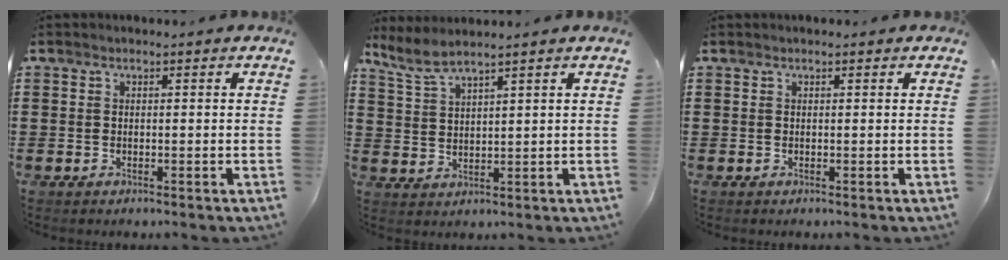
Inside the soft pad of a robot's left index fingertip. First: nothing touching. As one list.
[{"total": 3.9, "force": [3.4, 0.3, 1.9], "torque": [-0.048, -0.005, 0.062]}, {"total": 0.0}]